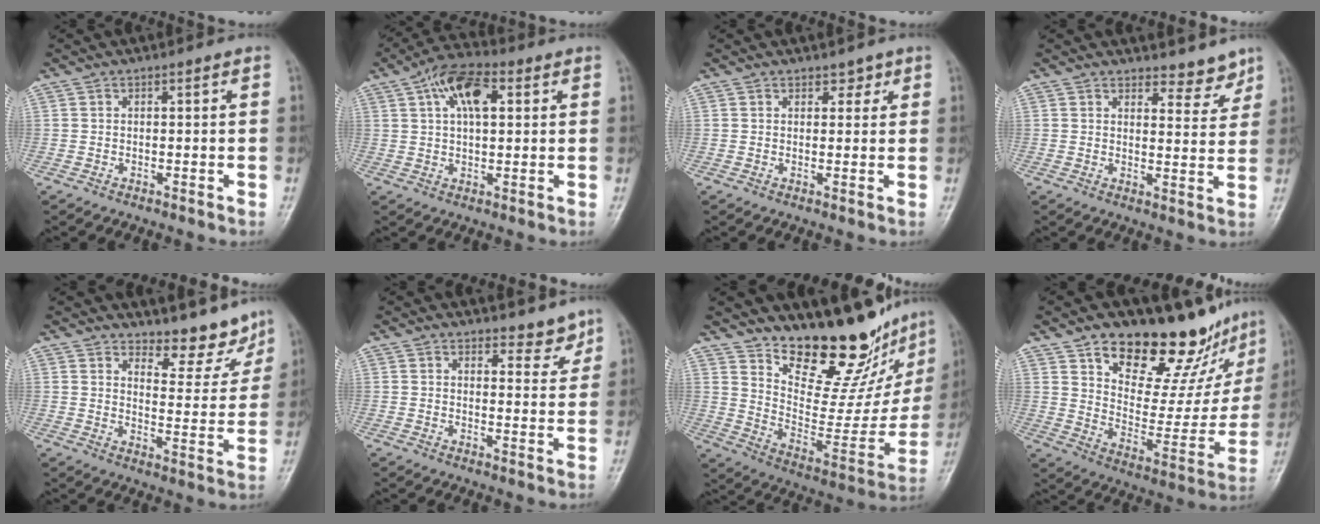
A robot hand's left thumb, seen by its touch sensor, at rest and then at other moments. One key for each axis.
{"total": 9.9, "fx": 3.5, "fy": 4.9, "fz": 7.9, "tx": -0.131, "ty": 0.013, "tz": 0.051}
{"total": 1.9, "fx": 1.3, "fy": 1.2, "fz": 0.6, "tx": 0.012, "ty": -0.006, "tz": 0.013}
{"total": 4.9, "fx": 4.3, "fy": 2.0, "fz": 1.0, "tx": 0.009, "ty": -0.040, "tz": 0.056}
{"total": 8.9, "fx": 8.2, "fy": 2.9, "fz": 1.8, "tx": 0.004, "ty": -0.079, "tz": 0.113}
{"total": 4.4, "fx": 3.8, "fy": 1.9, "fz": 1.1, "tx": 0.009, "ty": -0.033, "tz": 0.048}
{"total": 22.3, "fx": 18.6, "fy": 7.5, "fz": 9.8, "tx": -0.091, "ty": -0.143, "tz": 0.279}
{"total": 22.7, "fx": 17.1, "fy": 9.5, "fz": 11.5, "tx": -0.110, "ty": -0.107, "tz": 0.255}